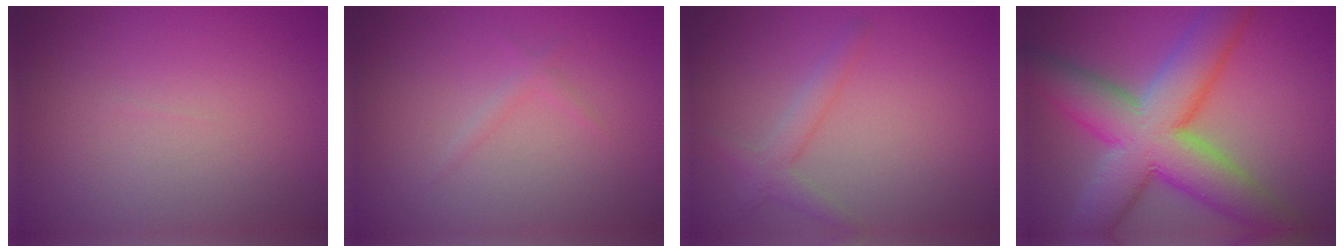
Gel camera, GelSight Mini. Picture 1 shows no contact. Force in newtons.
{"total": 0.8, "press": 0.8, "slide": 0.1}
{"total": 2.0, "press": 2.0, "slide": 0.1}
{"total": 11.8, "press": 11.8, "slide": 0.3}